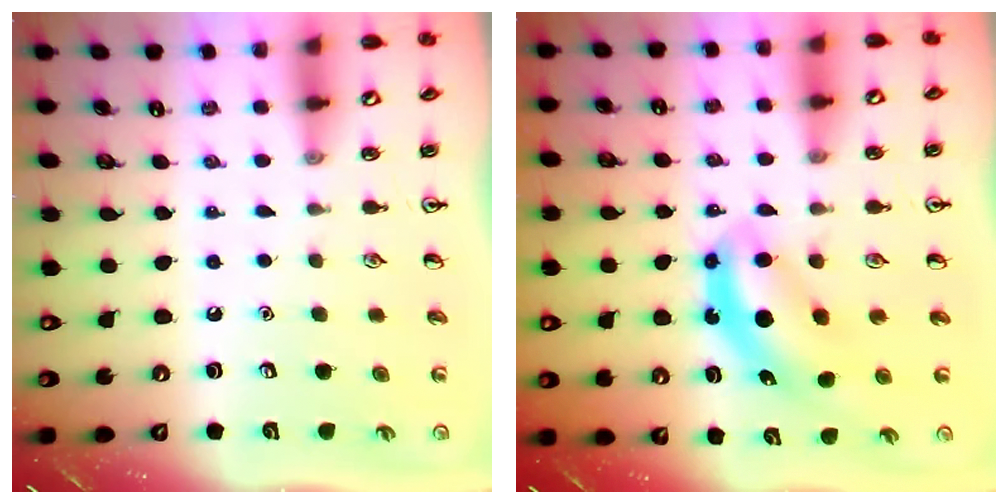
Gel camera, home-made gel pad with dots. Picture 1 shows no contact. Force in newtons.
{"total": 5.7, "press": 5.6, "slide": 1.3}